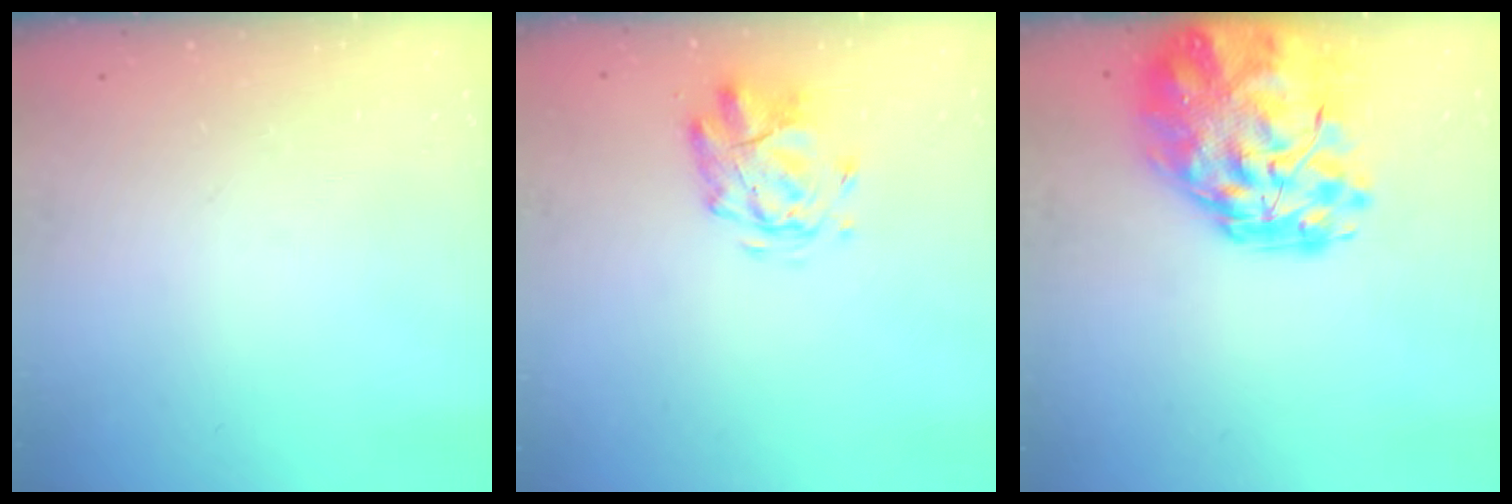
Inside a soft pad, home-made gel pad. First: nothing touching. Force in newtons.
{"total": 2.8, "press": 2.4, "slide": 1.3}
{"total": 18.7, "press": 17.7, "slide": 6.1}